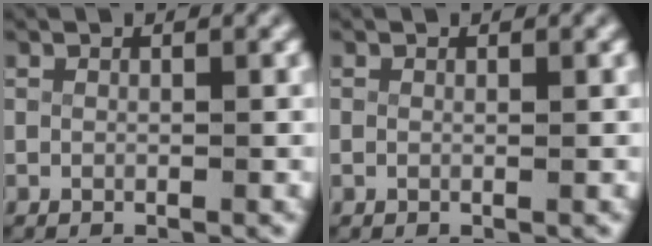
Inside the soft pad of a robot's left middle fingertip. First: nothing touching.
{"total": 0.6, "force": [-0.2, 0.4, 0.4], "torque": [-0.014, -0.009, 0.003]}